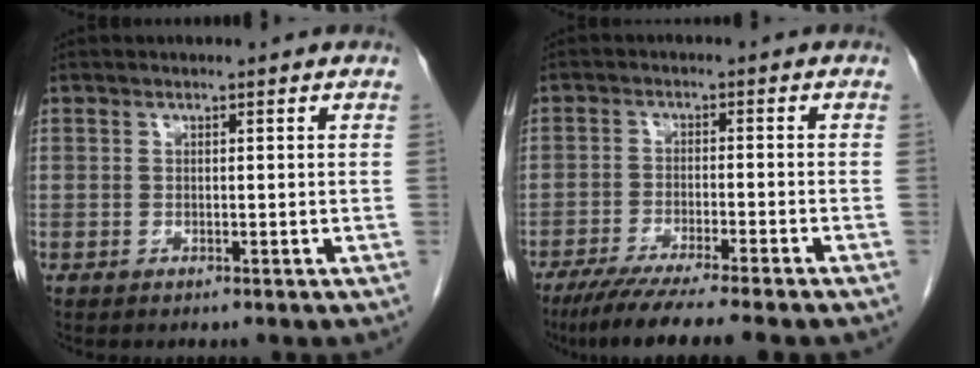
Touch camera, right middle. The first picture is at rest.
{"total": 10.1, "force": [-8.1, -0.6, 5.9], "torque": [-0.079, -0.027, -0.127]}